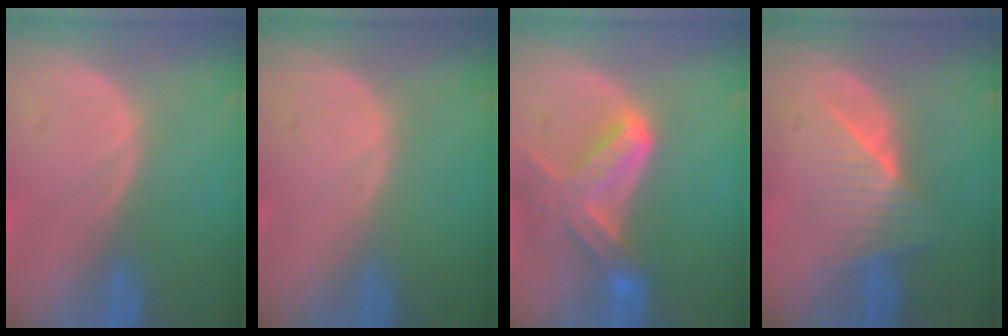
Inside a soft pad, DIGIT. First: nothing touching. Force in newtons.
{"total": 0.0}
{"total": 7.0, "press": 6.5, "slide": 2.6}
{"total": 6.3, "press": 5.6, "slide": 2.9}